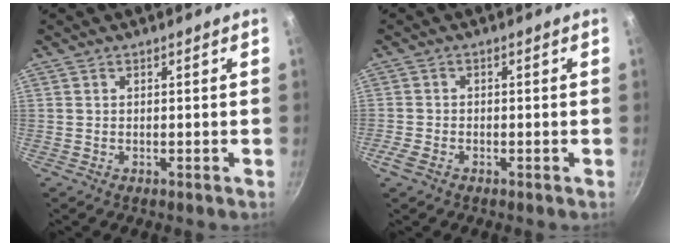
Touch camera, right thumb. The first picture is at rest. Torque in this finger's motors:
{"motor_torque": [0.23, 0.11, 0.29, 0.23, 0.00]}